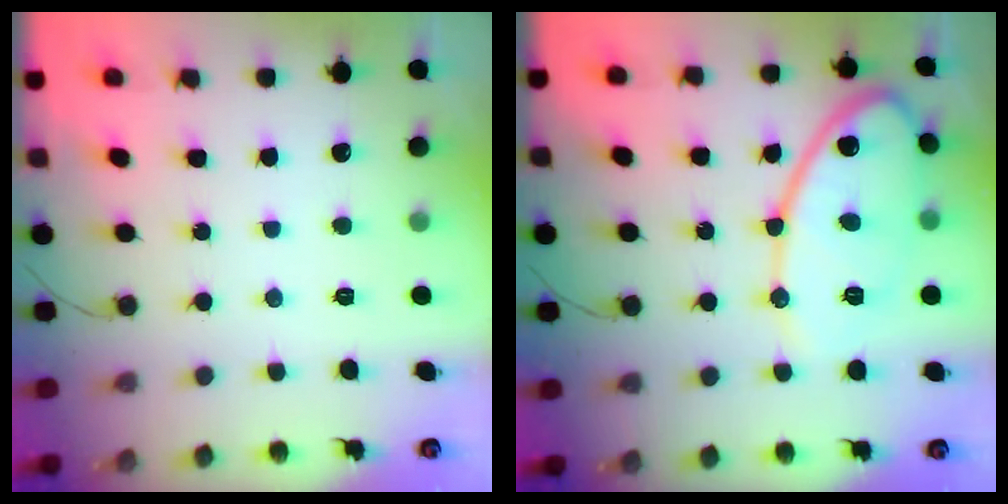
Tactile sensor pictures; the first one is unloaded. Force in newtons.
{"total": 14.1, "press": 14.1, "slide": 0.9}